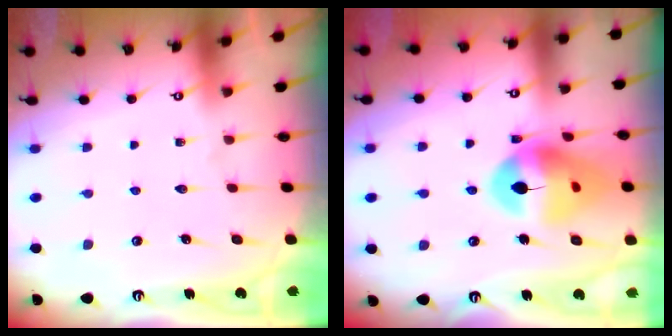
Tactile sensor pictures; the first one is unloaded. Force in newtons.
{"total": 15.6, "press": 15.5, "slide": 1.9}